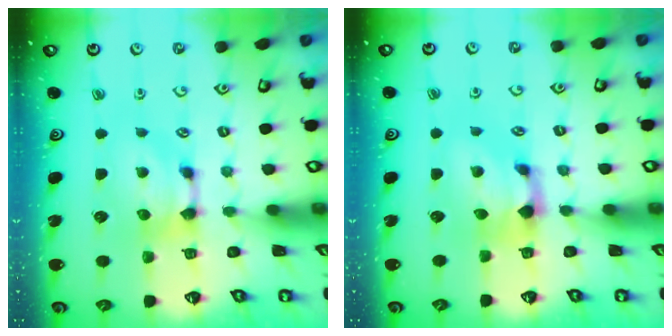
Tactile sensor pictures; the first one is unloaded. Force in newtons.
{"total": 1.4, "press": 0.4, "slide": 1.3}